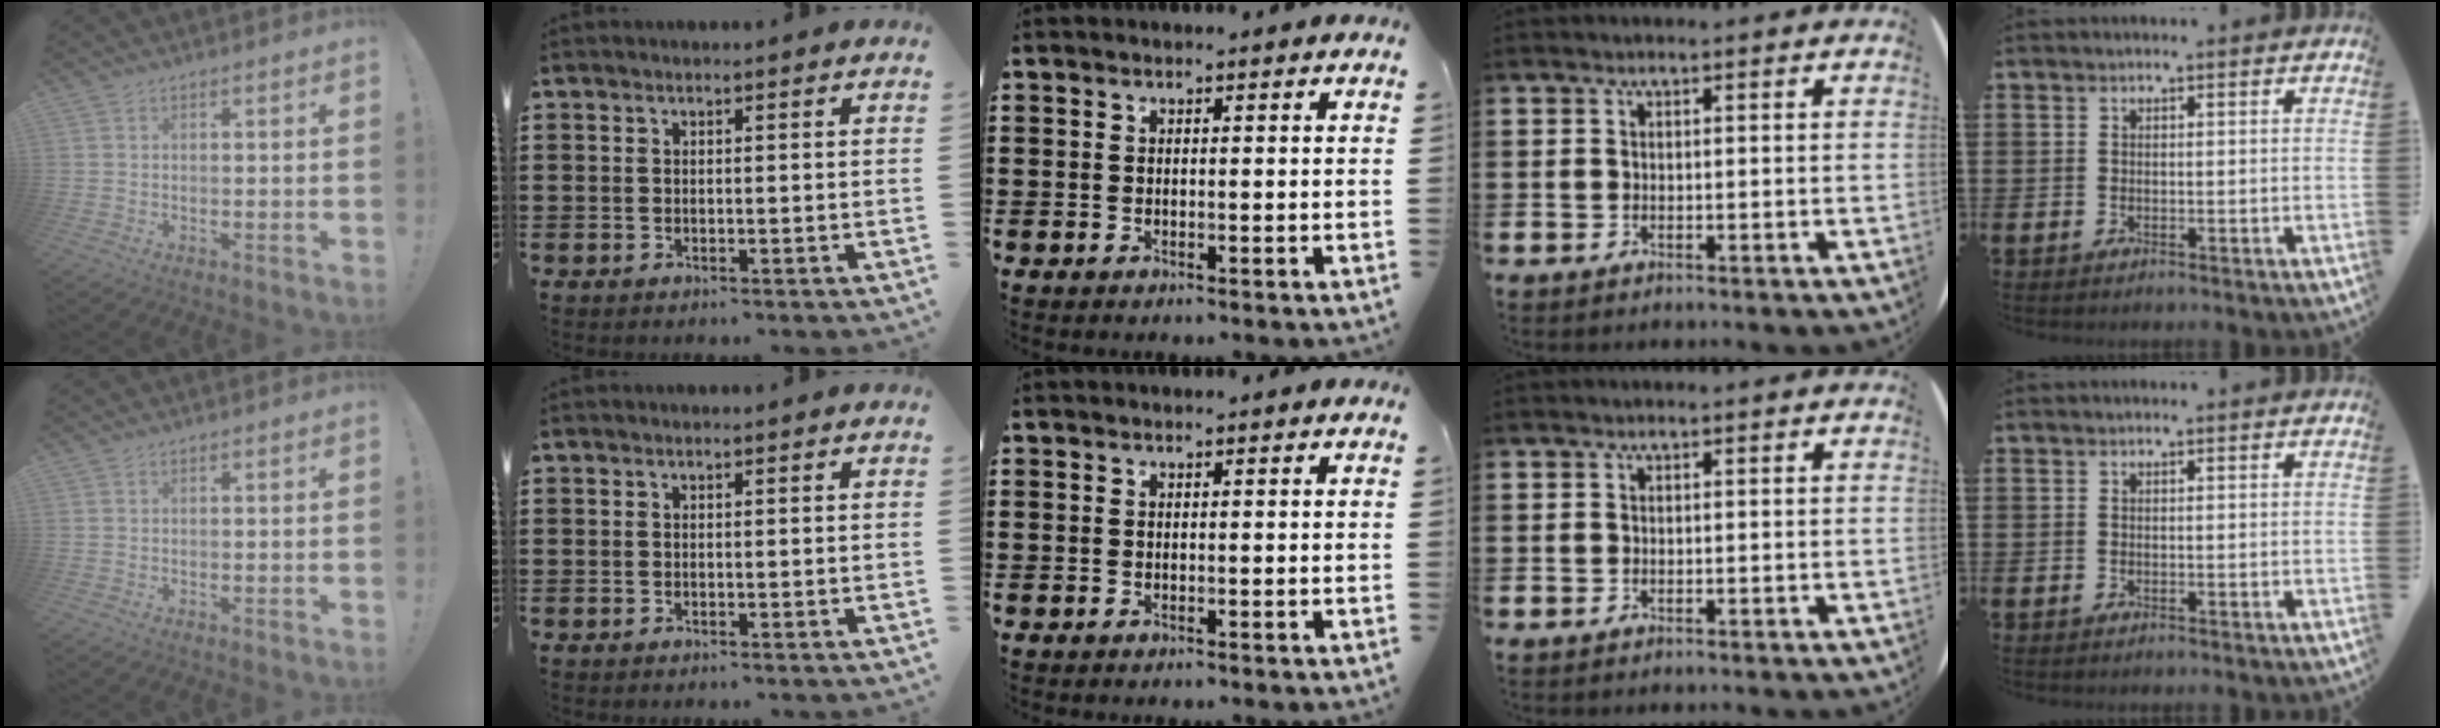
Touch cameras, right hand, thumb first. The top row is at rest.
{}